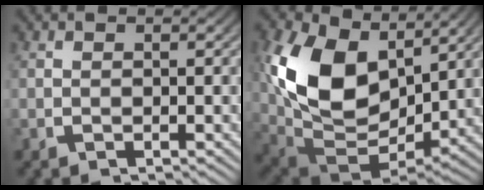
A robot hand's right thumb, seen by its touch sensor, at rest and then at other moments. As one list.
[{"total": 14.2, "force": [0.5, 9.4, 10.6], "torque": [-0.255, -0.062, 0.035]}]